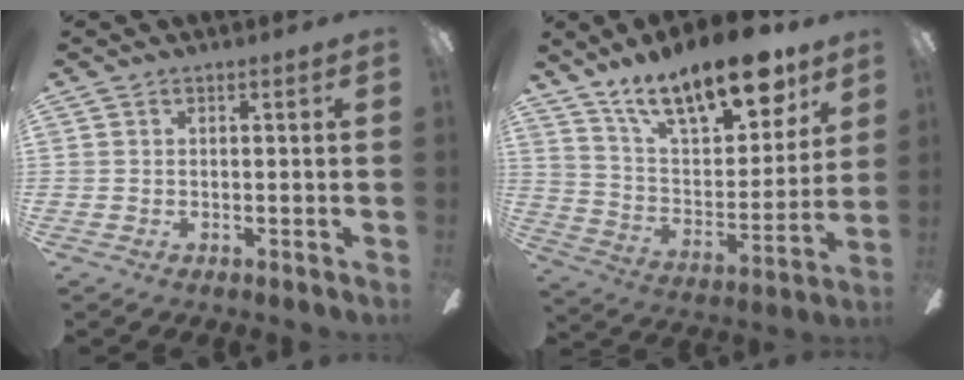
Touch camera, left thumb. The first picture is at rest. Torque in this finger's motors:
{"motor_torque": [2.12, 2.18, 1.37, -1.40, 0.11]}